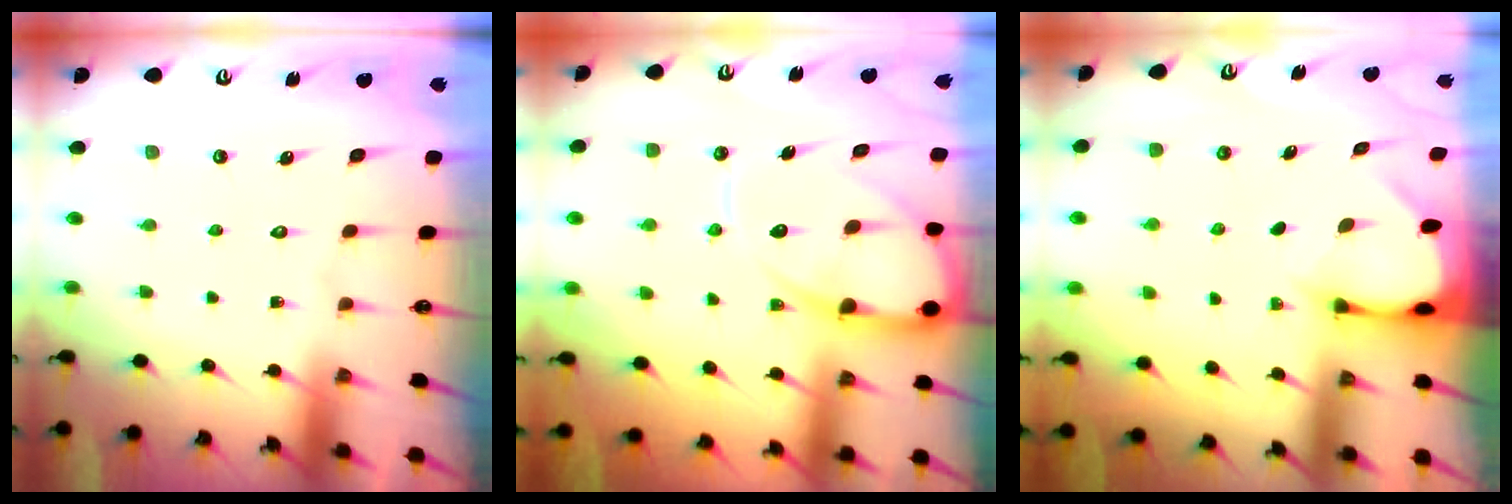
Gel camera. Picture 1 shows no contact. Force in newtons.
{"total": 12.1, "press": 12.0, "slide": 1.3}
{"total": 2.0, "press": 2.0, "slide": 0.1}